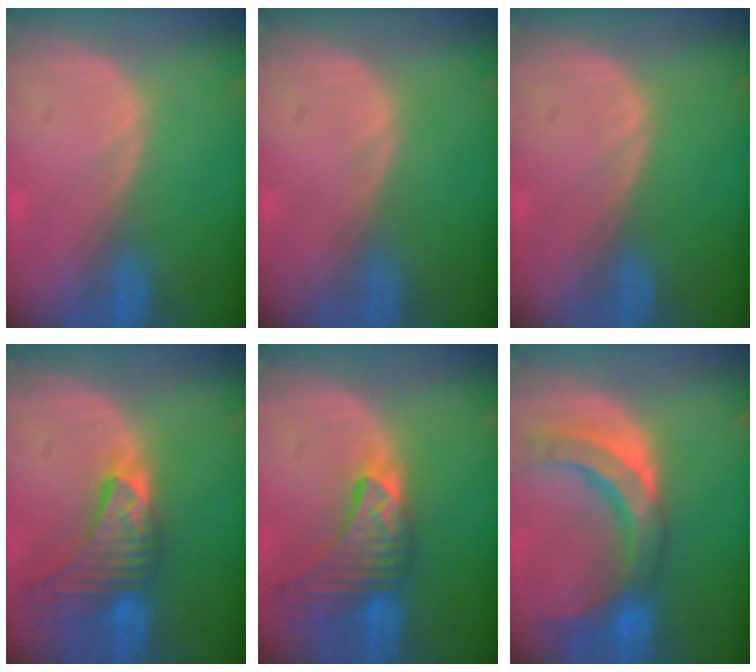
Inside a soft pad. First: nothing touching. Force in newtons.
{"total": 0.0}
{"total": 0.0}
{"total": 9.1, "press": 8.2, "slide": 3.8}
{"total": 9.1, "press": 8.2, "slide": 3.8}
{"total": 10.6, "press": 9.3, "slide": 5.1}